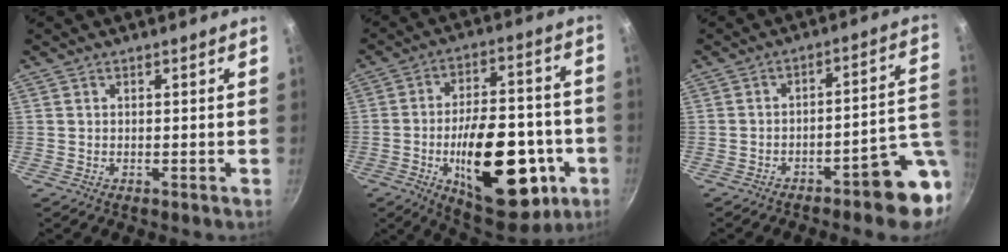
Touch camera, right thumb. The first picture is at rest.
{"total": 25.0, "force": [-7.4, 12.3, 20.5], "torque": [-0.263, 0.033, -0.093]}
{"total": 11.3, "force": [-4.1, 3.0, 10.1], "torque": [-0.100, 0.038, -0.055]}